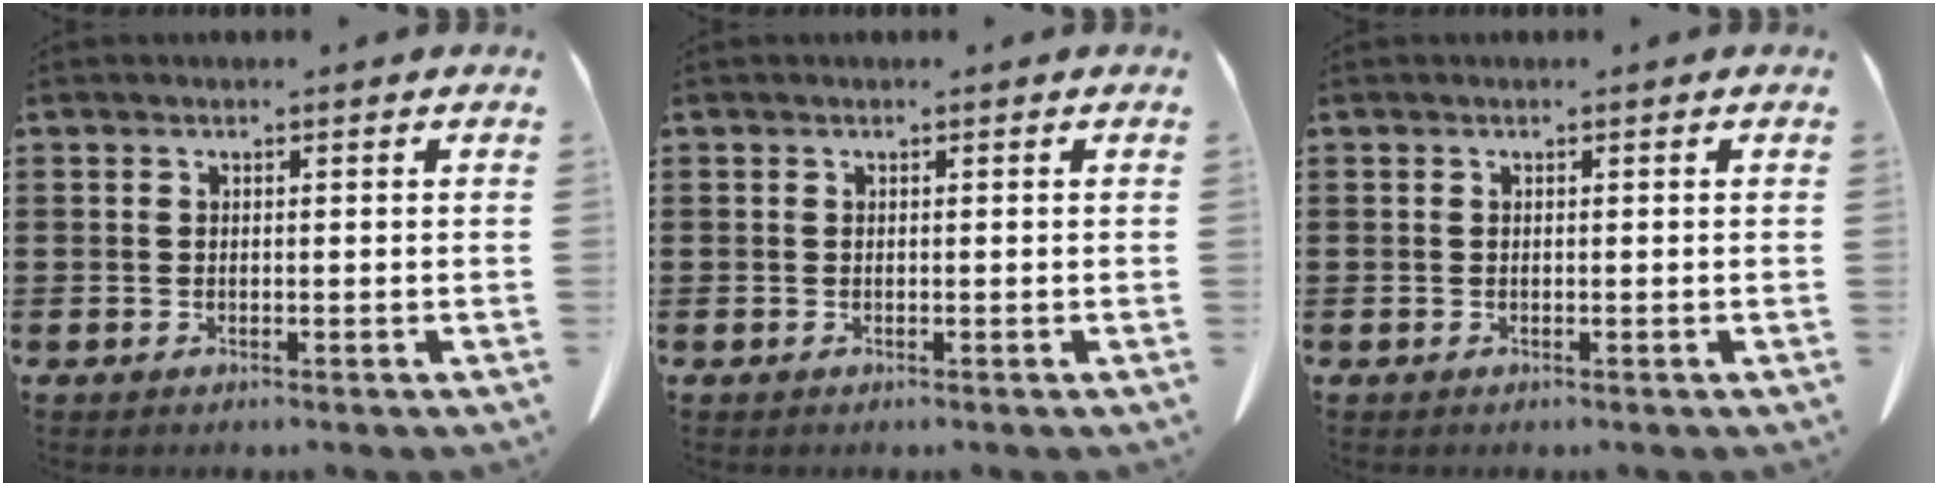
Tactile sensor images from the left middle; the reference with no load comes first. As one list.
[{"total": 0.0}, {"total": 0.0}]